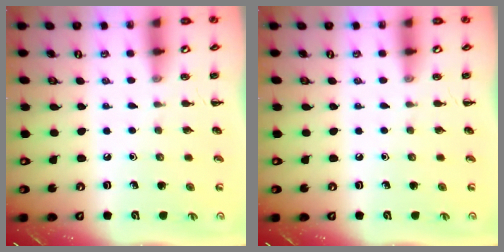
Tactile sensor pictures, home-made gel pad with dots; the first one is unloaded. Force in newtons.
{"total": 0.0}